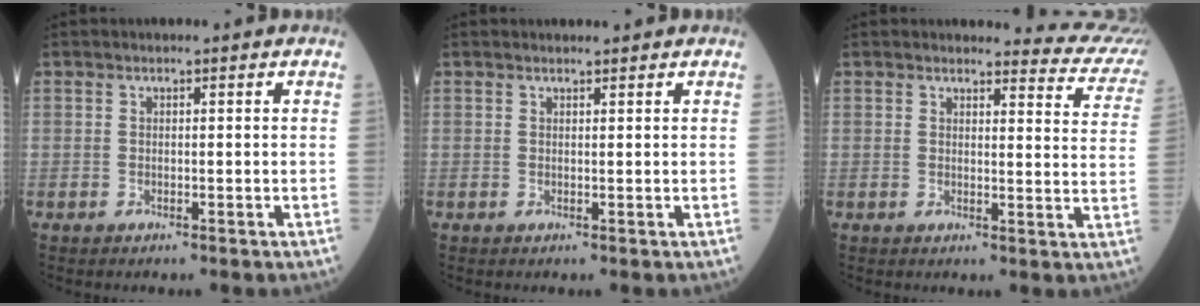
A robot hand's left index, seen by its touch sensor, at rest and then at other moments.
{"total": 1.1, "force": [1.0, 0.2, 0.3], "torque": [-0.007, 0.005, 0.017]}
{"total": 9.3, "force": [9.3, 0.8, -0.3], "torque": [0.026, -0.076, 0.069]}